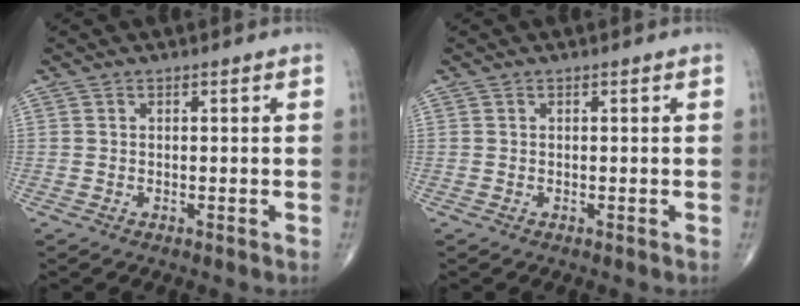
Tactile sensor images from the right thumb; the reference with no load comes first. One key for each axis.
{"total": 0.0}